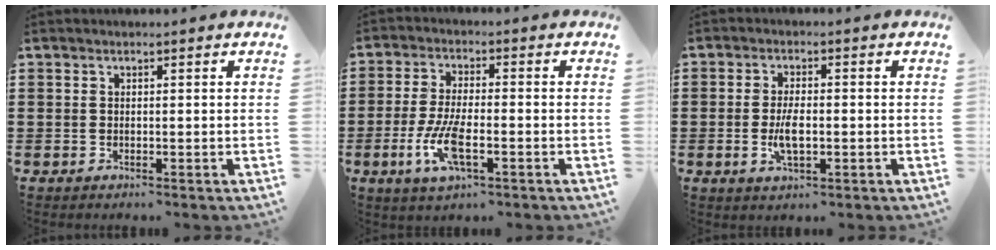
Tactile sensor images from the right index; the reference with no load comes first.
{"total": 7.2, "force": [-2.5, 2.3, 6.4], "torque": [-0.144, -0.015, -0.047]}
{"total": 4.6, "force": [-0.8, 1.8, 4.1], "torque": [-0.086, 0.000, -0.018]}